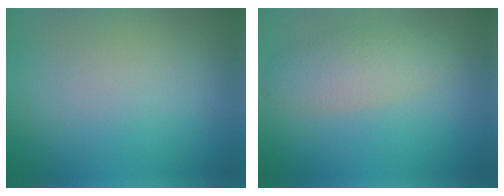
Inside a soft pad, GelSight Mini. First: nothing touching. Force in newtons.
{"total": 3.3, "press": 3.3, "slide": 0.2}